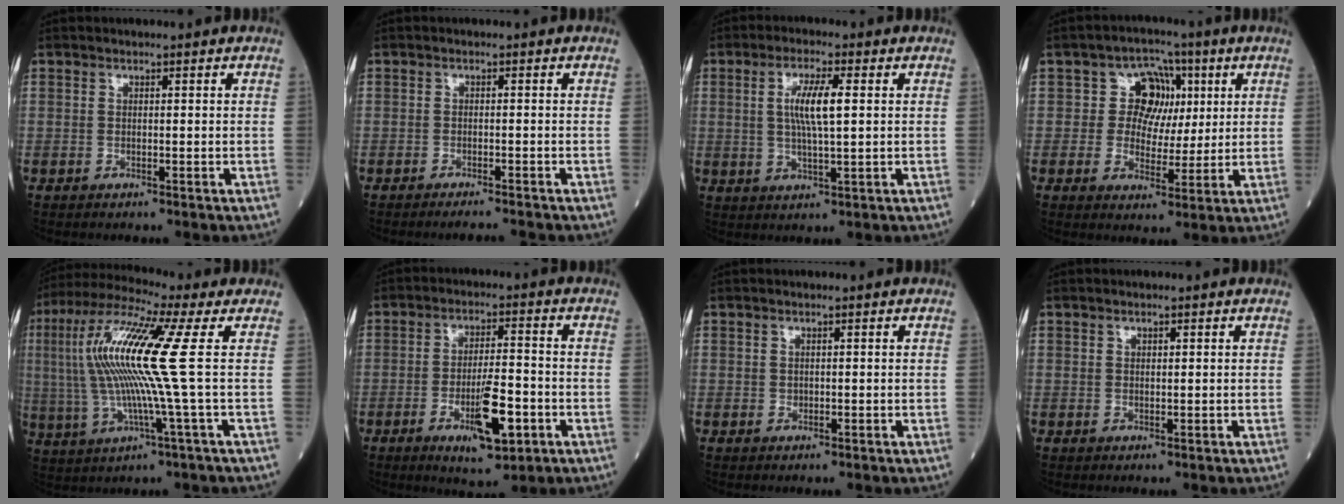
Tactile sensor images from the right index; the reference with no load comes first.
{"total": 3.0, "force": [-2.8, -0.4, 0.9], "torque": [-0.010, -0.008, -0.038]}
{"total": 6.2, "force": [1.2, 0.6, 6.1], "torque": [-0.120, 0.002, 0.024]}
{"total": 6.7, "force": [1.7, 5.9, 2.7], "torque": [-0.031, 0.022, 0.030]}
{"total": 14.9, "force": [1.8, -0.9, 14.8], "torque": [-0.312, 0.016, 0.028]}
{"total": 8.9, "force": [-3.4, 2.0, 8.0], "torque": [-0.139, -0.008, -0.048]}
{"total": 0.0}
{"total": 0.5, "force": [0.4, 0.2, 0.3], "torque": [-0.006, -0.001, 0.008]}